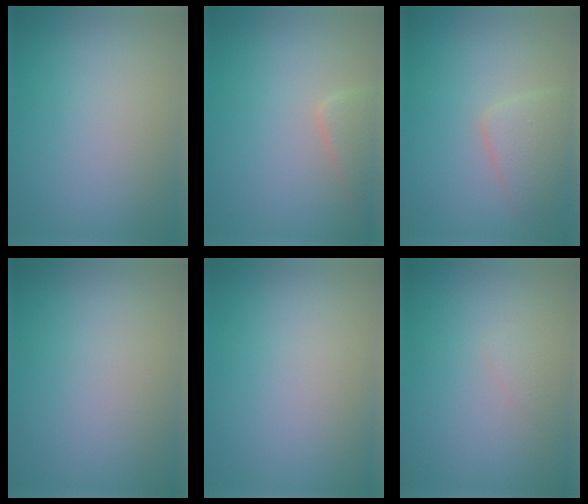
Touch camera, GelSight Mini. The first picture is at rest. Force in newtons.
{"total": 2.0, "press": 2.0, "slide": 0.2}
{"total": 2.8, "press": 2.8, "slide": 0.1}
{"total": 0.0}
{"total": 0.0}
{"total": 0.6, "press": 0.6, "slide": 0.0}